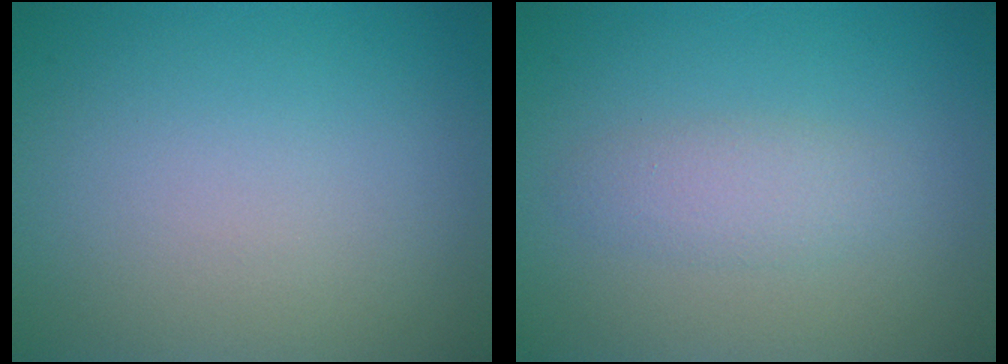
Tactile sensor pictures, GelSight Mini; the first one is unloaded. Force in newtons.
{"total": 2.0, "press": 2.0, "slide": 0.1}